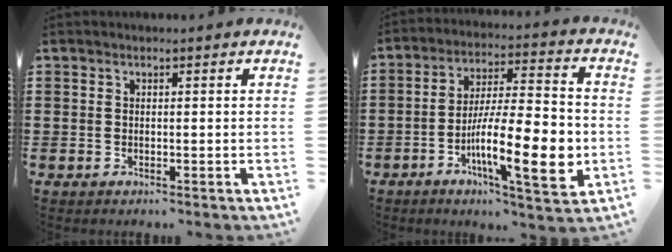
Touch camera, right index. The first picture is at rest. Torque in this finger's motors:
{"motor_torque": [2.14, 0.00, 1.05, 0.21]}